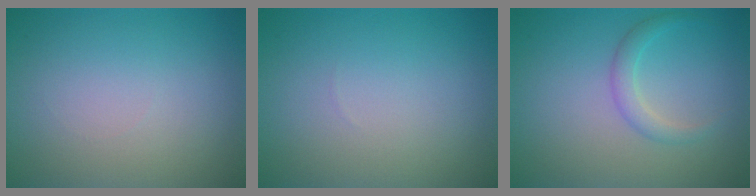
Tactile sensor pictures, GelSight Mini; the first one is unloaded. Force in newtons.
{"total": 0.0}
{"total": 1.7, "press": 1.7, "slide": 0.1}